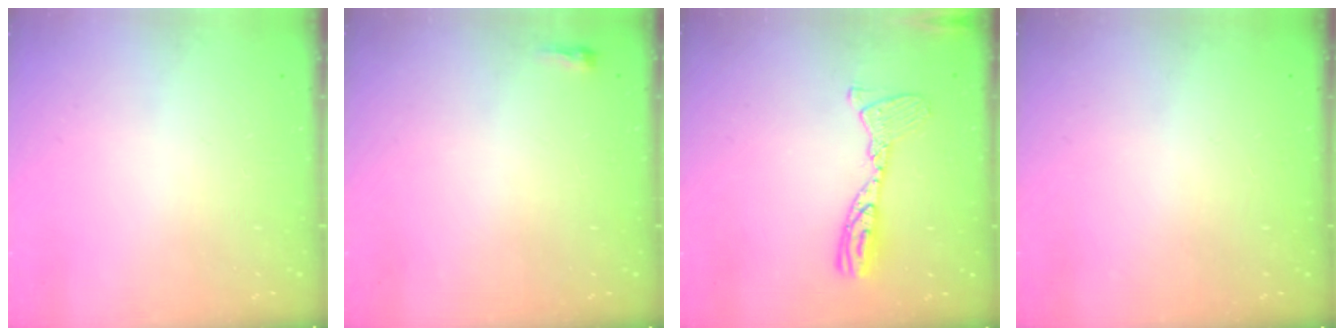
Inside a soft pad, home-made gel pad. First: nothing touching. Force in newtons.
{"total": 2.4, "press": 2.4, "slide": 0.6}
{"total": 12.0, "press": 11.9, "slide": 1.1}
{"total": 0.0}